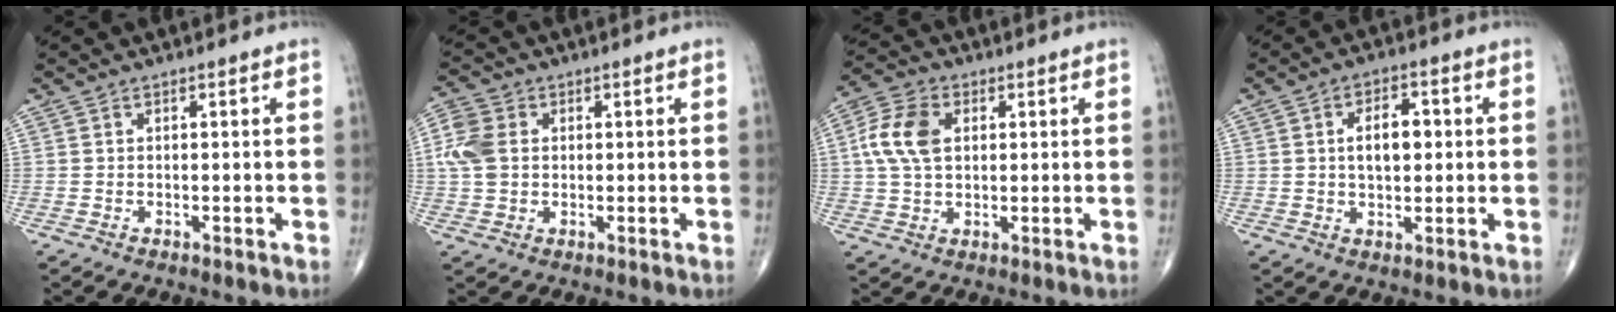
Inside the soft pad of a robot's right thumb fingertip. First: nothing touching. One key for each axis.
{"total": 6.9, "fx": 1.0, "fy": 5.3, "fz": 4.3, "tx": -0.098, "ty": 0.008, "tz": 0.016}
{"total": 9.1, "fx": 1.8, "fy": 5.9, "fz": 6.6, "tx": -0.136, "ty": 0.010, "tz": 0.031}
{"total": 7.0, "fx": 0.9, "fy": 3.9, "fz": 5.7, "tx": -0.077, "ty": 0.007, "tz": 0.012}